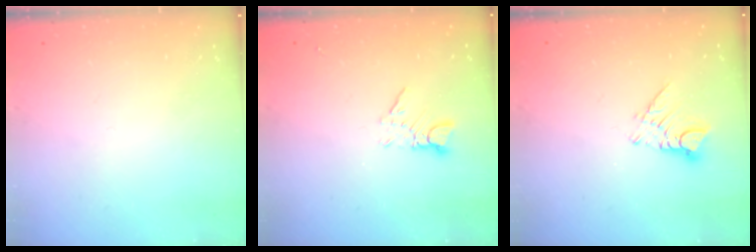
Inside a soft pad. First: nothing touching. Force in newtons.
{"total": 3.0, "press": 3.0, "slide": 0.3}
{"total": 6.0, "press": 6.0, "slide": 0.5}